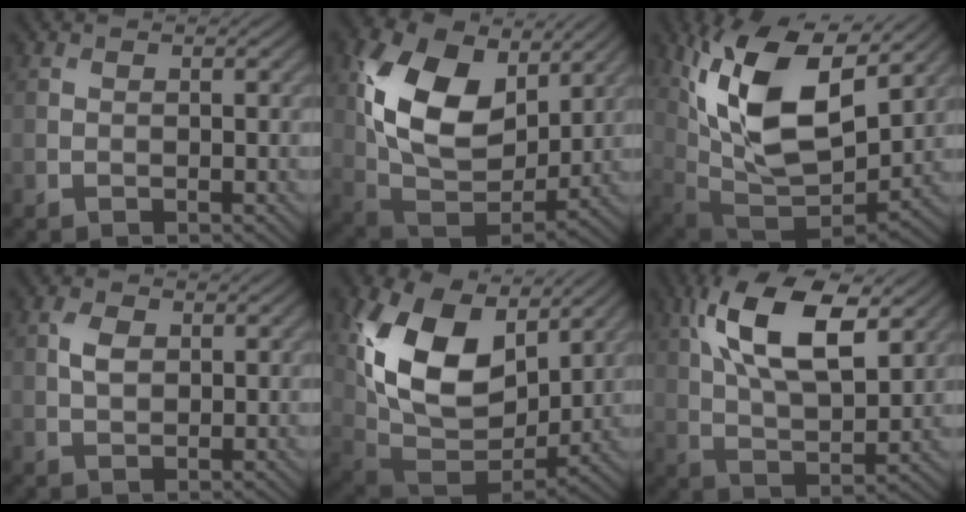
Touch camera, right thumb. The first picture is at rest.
{"total": 15.5, "force": [5.4, 9.8, 10.8], "torque": [-0.218, 0.003, 0.106]}
{"total": 16.5, "force": [6.8, 8.0, 12.7], "torque": [-0.258, 0.008, 0.126]}
{"total": 2.4, "force": [0.7, 1.5, 1.7], "torque": [-0.041, 0.003, 0.011]}
{"total": 17.6, "force": [6.0, 11.0, 12.4], "torque": [-0.250, 0.011, 0.119]}
{"total": 14.4, "force": [6.3, 6.3, 11.3], "torque": [-0.228, 0.008, 0.109]}